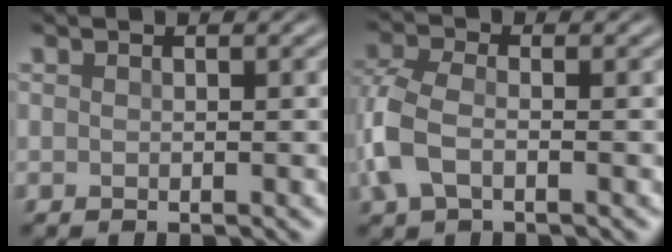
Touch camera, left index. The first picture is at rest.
{"total": 4.6, "force": [-1.3, 2.6, 3.6], "torque": [-0.098, 0.004, -0.038]}